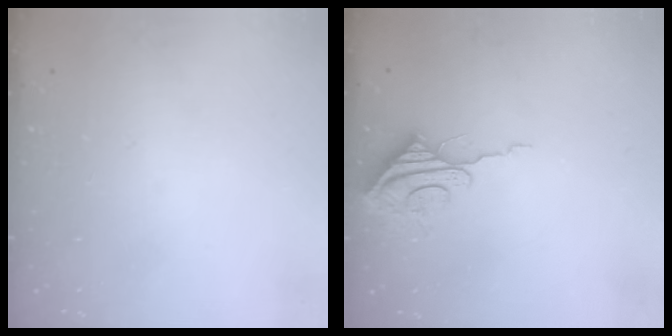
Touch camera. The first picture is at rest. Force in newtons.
{"total": 8.1, "press": 8.1, "slide": 0.5}